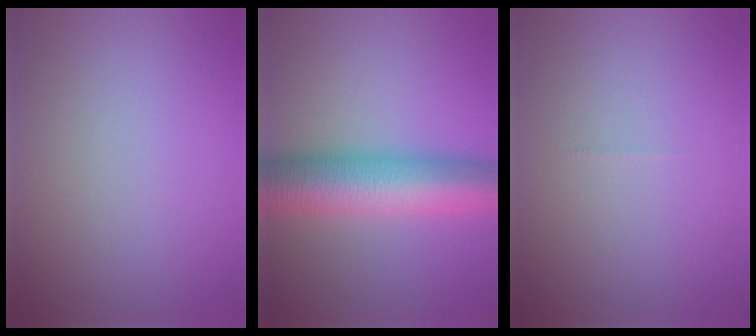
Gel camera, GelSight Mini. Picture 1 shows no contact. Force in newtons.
{"total": 9.9, "press": 9.9, "slide": 0.1}
{"total": 0.0}